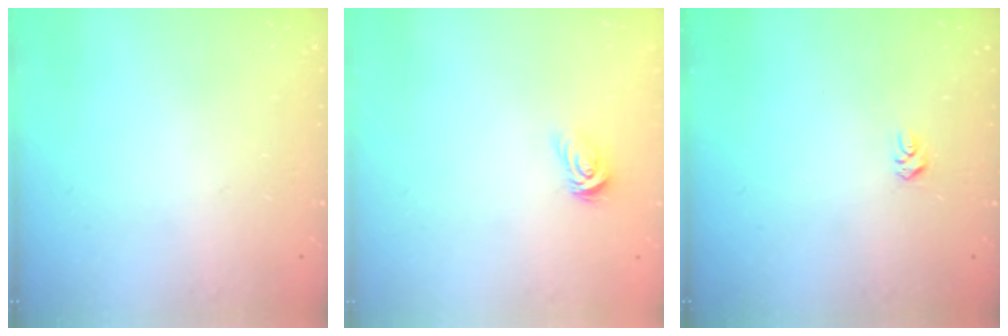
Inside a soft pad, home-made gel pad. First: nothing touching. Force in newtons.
{"total": 3.7, "press": 3.7, "slide": 0.4}
{"total": 2.8, "press": 2.8, "slide": 0.4}